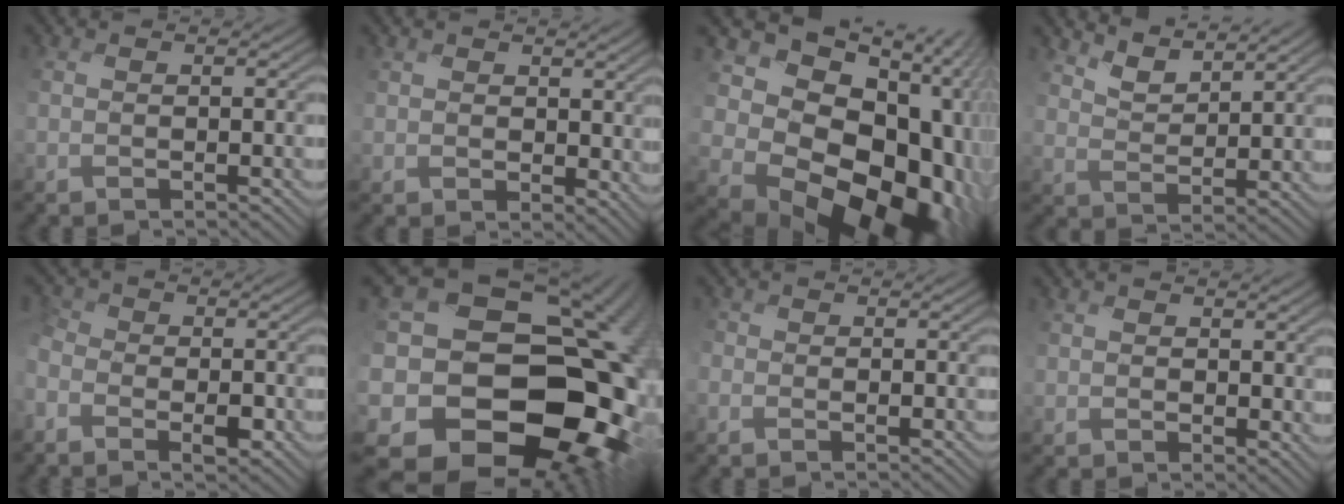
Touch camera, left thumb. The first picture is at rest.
{"total": 2.9, "force": [1.5, 2.0, 1.3], "torque": [-0.049, -0.008, 0.025]}
{"total": 19.8, "force": [-2.0, 14.6, 13.2], "torque": [-0.219, -0.035, -0.021]}
{"total": 4.7, "force": [4.4, 0.2, 1.5], "torque": [-0.037, 0.005, 0.083]}
{"total": 5.8, "force": [-3.0, 3.8, 3.1], "torque": [-0.069, -0.012, -0.071]}
{"total": 20.7, "force": [-8.4, 15.0, 11.5], "torque": [-0.189, -0.002, -0.147]}
{"total": 2.0, "force": [-0.9, 1.8, 0.1], "torque": [-0.009, 0.006, -0.031]}
{"total": 1.3, "force": [1.1, 0.7, 0.0], "torque": [-0.011, 0.000, 0.015]}